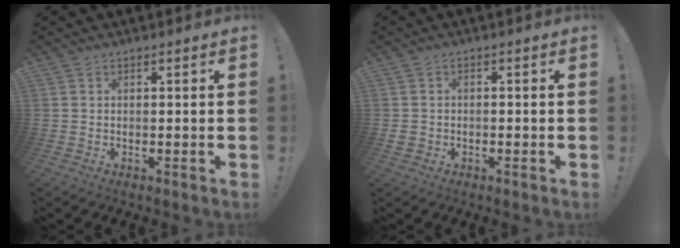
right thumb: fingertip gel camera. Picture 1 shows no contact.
{"total": 1.6, "force": [-0.9, 1.3, 0.5], "torque": [-0.009, 0.006, -0.017]}